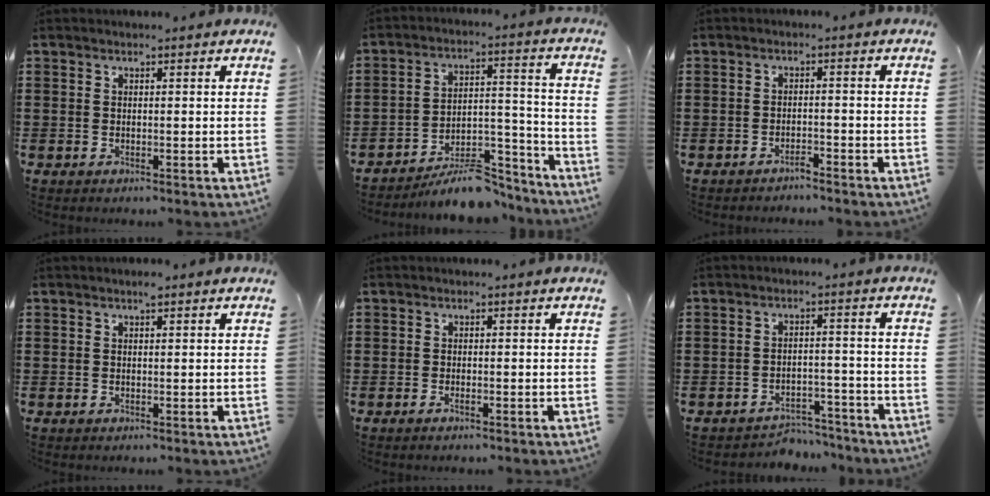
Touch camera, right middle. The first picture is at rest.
{"total": 8.6, "force": [-7.6, 2.2, 3.4], "torque": [-0.039, 0.027, -0.137]}
{"total": 1.5, "force": [-1.4, 0.0, 0.4], "torque": [-0.013, 0.001, -0.028]}
{"total": 1.0, "force": [0.7, 0.5, 0.6], "torque": [-0.013, 0.004, 0.011]}
{"total": 0.6, "force": [-0.3, 0.1, 0.5], "torque": [-0.011, -0.004, -0.005]}
{"total": 3.6, "force": [-3.5, 0.6, 0.3], "torque": [-0.011, 0.004, -0.075]}